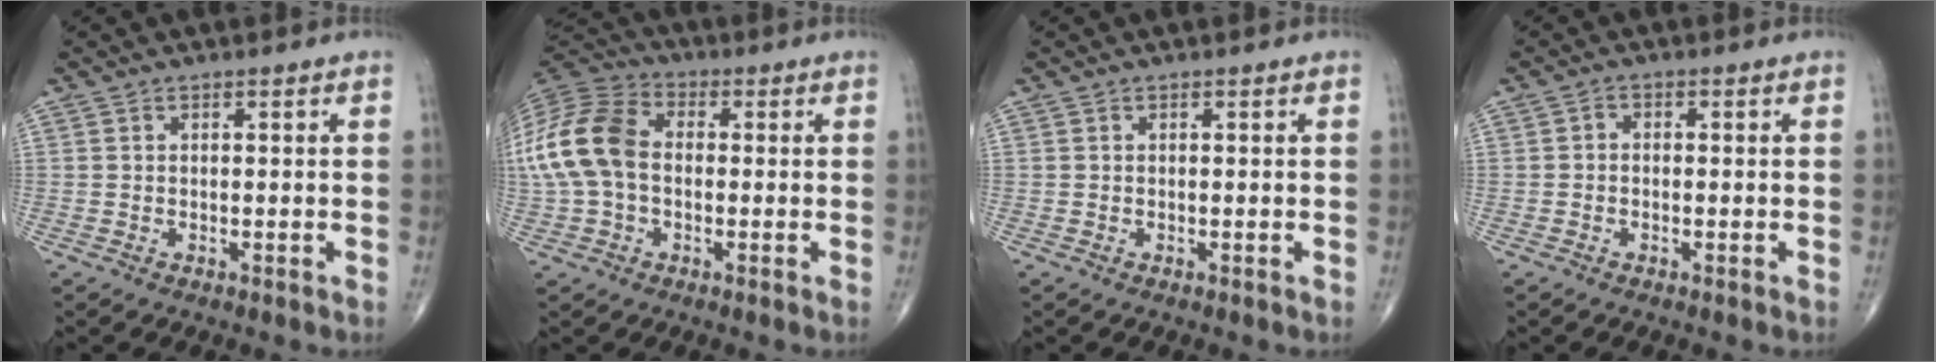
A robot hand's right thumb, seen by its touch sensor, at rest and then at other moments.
{"total": 15.6, "force": [-0.2, 10.8, 11.3], "torque": [-0.244, 0.034, -0.012]}
{"total": 0.0}
{"total": 1.0, "force": [-0.3, 0.8, 0.6], "torque": [0.001, 0.005, -0.011]}